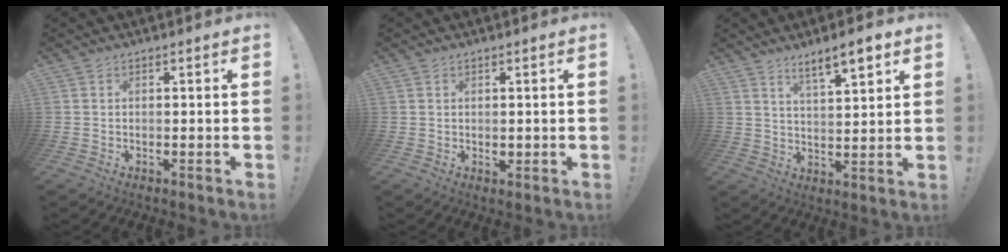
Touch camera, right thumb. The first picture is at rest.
{"total": 0.9, "force": [0.3, 0.8, 0.4], "torque": [0.001, -0.002, 0.003]}
{"total": 8.4, "force": [5.9, 1.7, 5.8], "torque": [-0.087, -0.033, 0.097]}